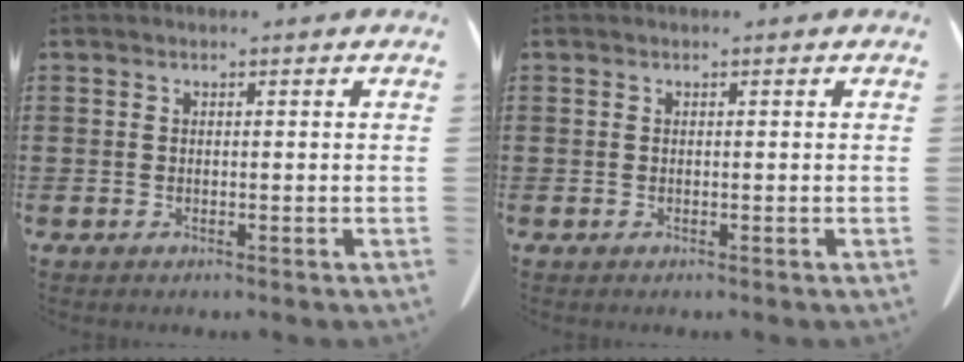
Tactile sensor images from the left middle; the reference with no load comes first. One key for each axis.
{"total": 0.0}